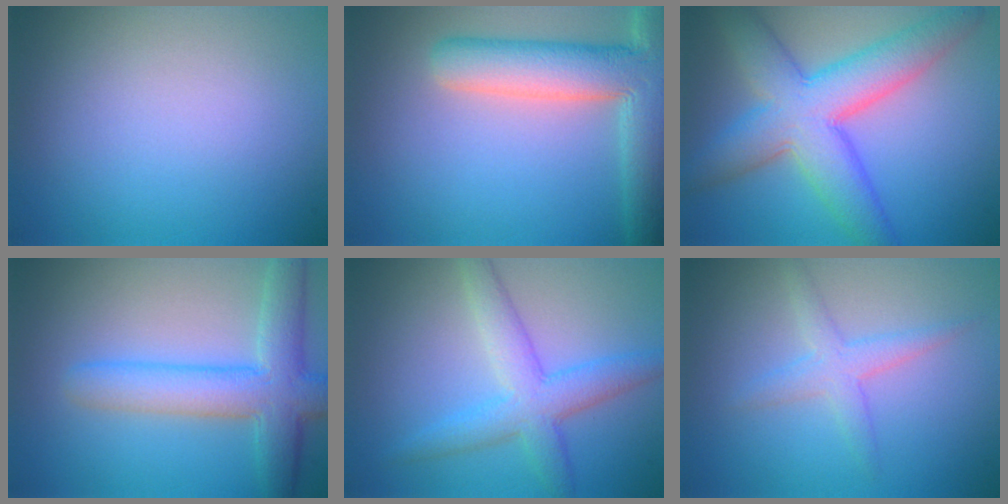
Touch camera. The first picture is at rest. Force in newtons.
{"total": 9.7, "press": 9.6, "slide": 1.2}
{"total": 8.6, "press": 8.6, "slide": 0.4}
{"total": 5.9, "press": 5.9, "slide": 0.3}
{"total": 4.7, "press": 4.7, "slide": 0.1}
{"total": 2.4, "press": 2.4, "slide": 0.0}